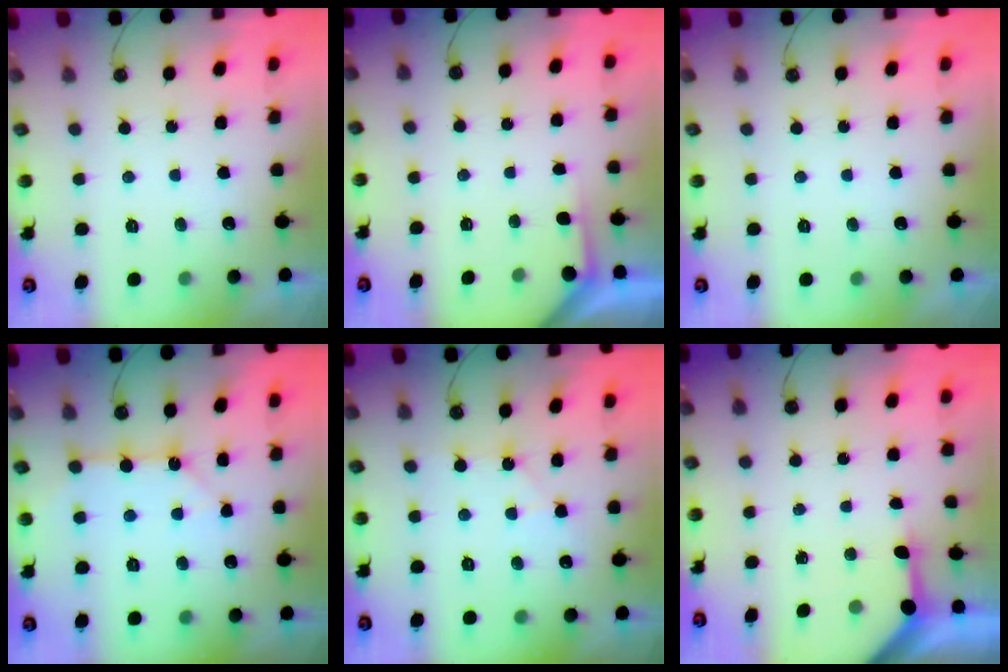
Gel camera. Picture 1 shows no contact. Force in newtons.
{"total": 2.2, "press": 2.2, "slide": 0.3}
{"total": 0.0}
{"total": 5.4, "press": 5.3, "slide": 0.6}
{"total": 4.7, "press": 4.6, "slide": 0.6}
{"total": 3.5, "press": 3.5, "slide": 0.4}